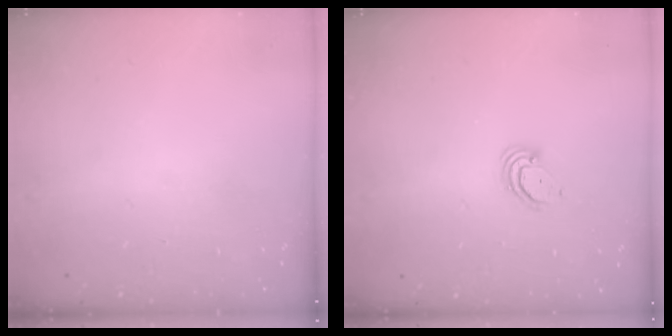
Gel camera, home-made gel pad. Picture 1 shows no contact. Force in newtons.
{"total": 3.2, "press": 3.2, "slide": 0.2}